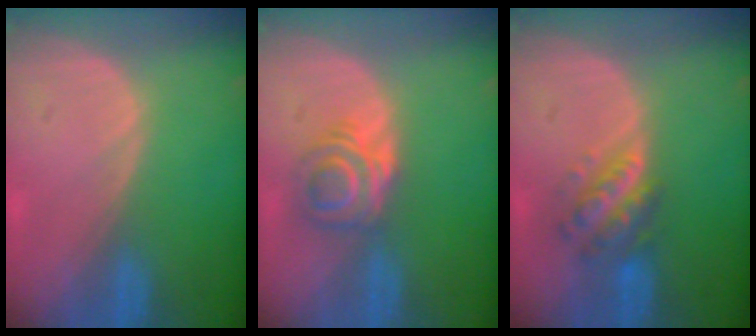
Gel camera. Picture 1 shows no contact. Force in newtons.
{"total": 6.0, "press": 5.0, "slide": 3.3}
{"total": 5.7, "press": 5.3, "slide": 2.3}